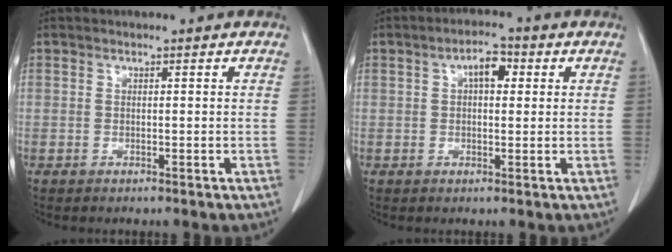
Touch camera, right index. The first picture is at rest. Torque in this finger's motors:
{"motor_torque": [0.40, 0.00, 0.17, 0.03]}